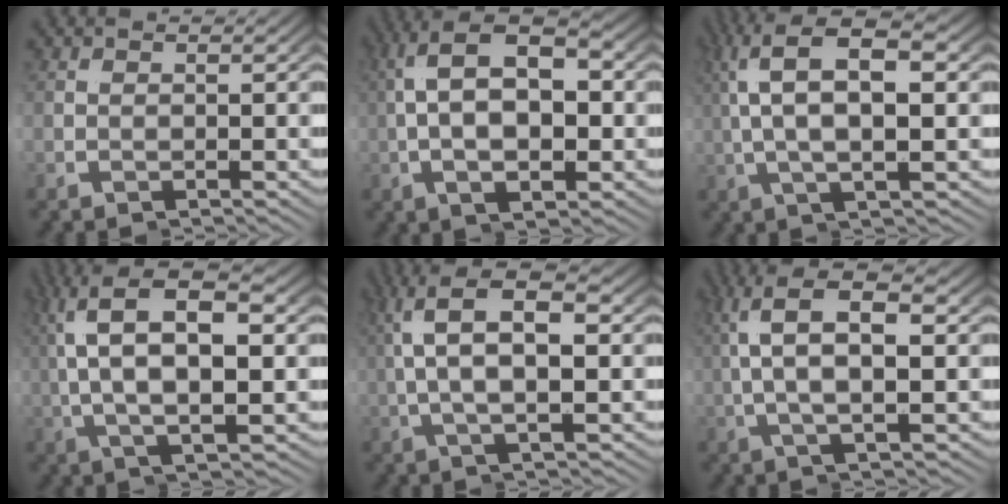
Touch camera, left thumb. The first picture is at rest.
{"total": 6.8, "force": [1.0, 2.1, 6.4], "torque": [-0.101, 0.012, 0.009]}
{"total": 6.6, "force": [3.7, -0.2, 5.5], "torque": [-0.099, 0.037, 0.044]}
{"total": 7.3, "force": [4.5, 0.1, 5.8], "torque": [-0.100, 0.045, 0.050]}
{"total": 6.3, "force": [3.2, 0.0, 5.5], "torque": [-0.101, 0.032, 0.039]}
{"total": 5.8, "force": [3.1, -0.4, 4.9], "torque": [-0.089, 0.032, 0.037]}